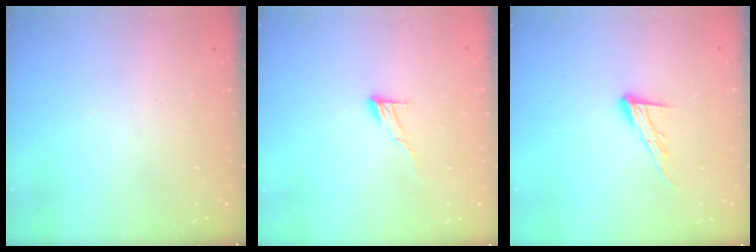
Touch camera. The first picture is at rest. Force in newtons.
{"total": 6.9, "press": 6.8, "slide": 0.4}
{"total": 9.8, "press": 9.8, "slide": 0.6}